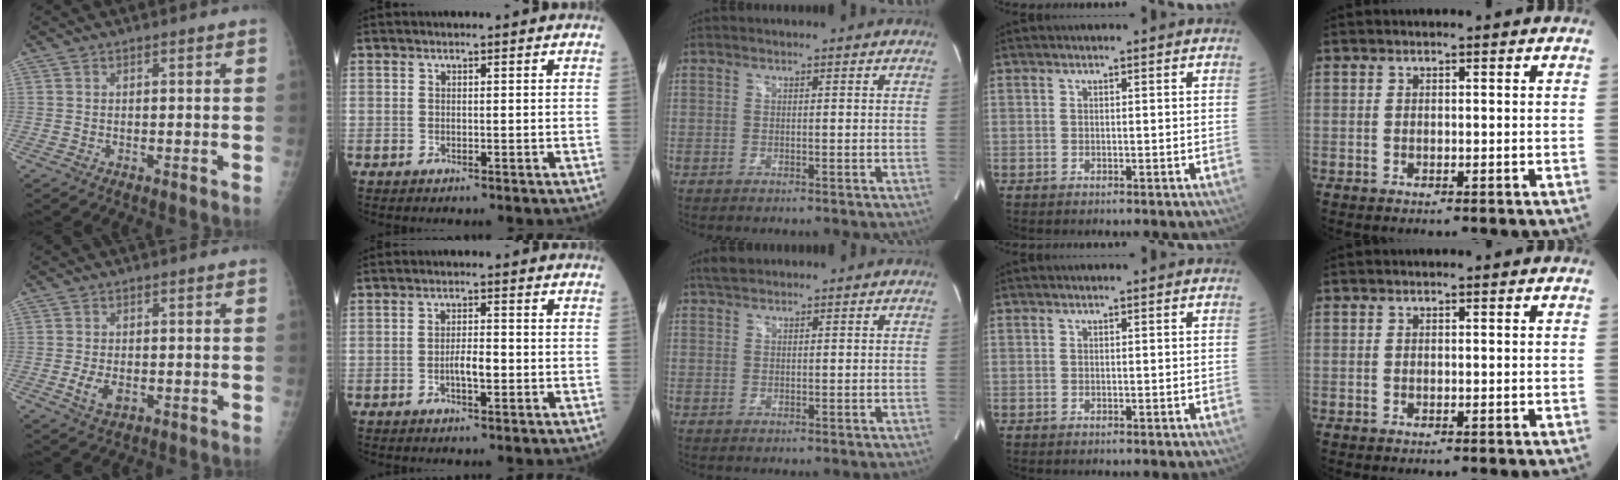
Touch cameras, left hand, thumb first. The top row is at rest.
{"thumb": {"total": 3.7, "force": [-0.8, 2.2, 2.9], "torque": [-0.055, -0.006, -0.009]}, "index": {"total": 3.1, "force": [-0.9, 0.8, 2.8], "torque": [-0.050, 0.004, -0.016]}, "middle": {"total": 2.1, "force": [1.9, 0.7, 0.7], "torque": [-0.016, 0.012, 0.036]}}